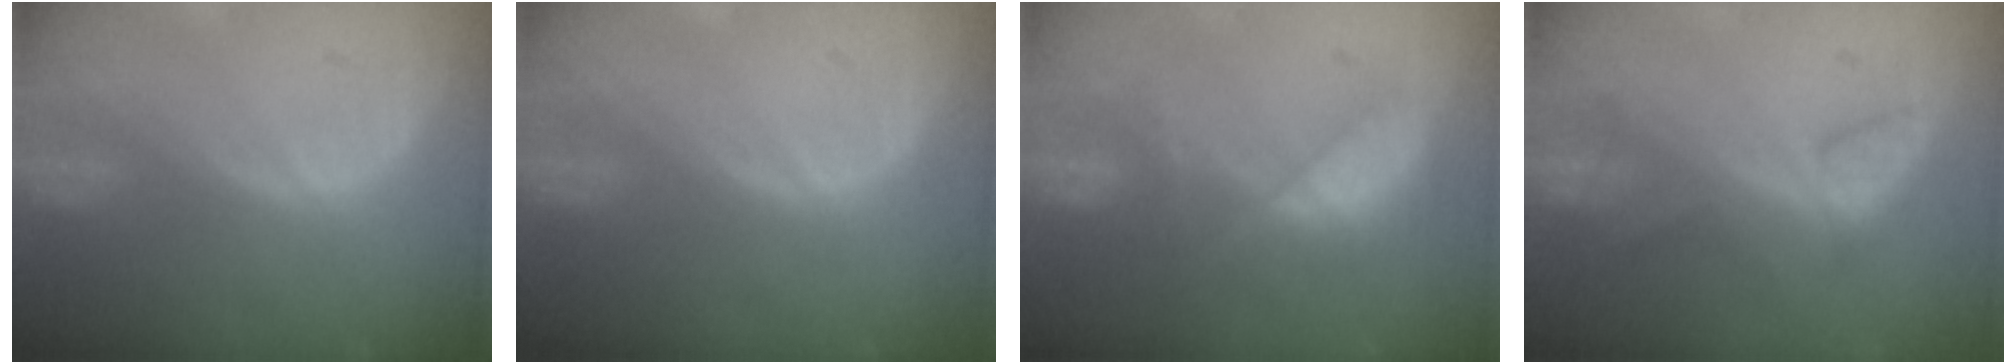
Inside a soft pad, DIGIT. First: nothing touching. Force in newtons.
{"total": 0.0}
{"total": 8.1, "press": 7.1, "slide": 4.0}
{"total": 4.7, "press": 4.6, "slide": 1.2}